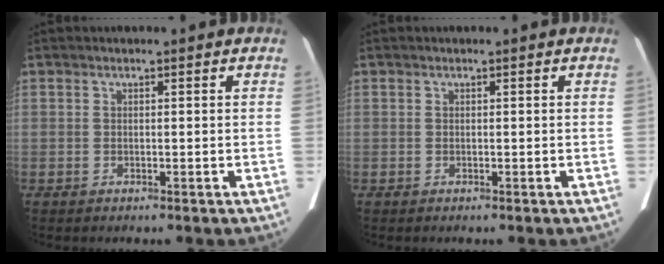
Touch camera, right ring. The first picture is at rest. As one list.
[{"total": 0.0}]